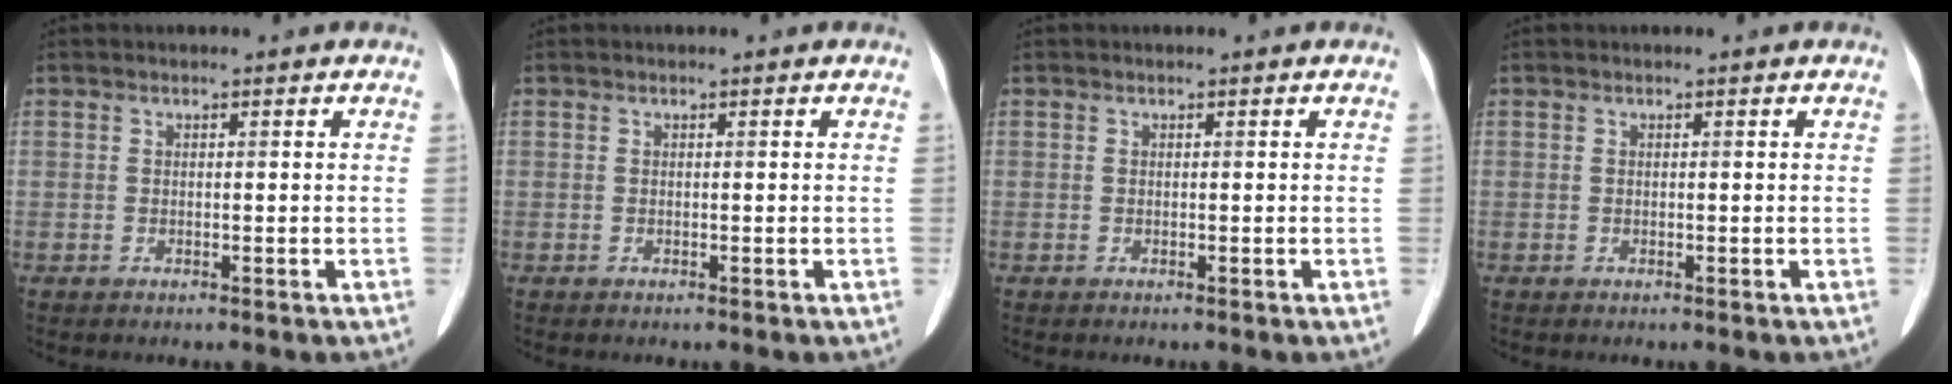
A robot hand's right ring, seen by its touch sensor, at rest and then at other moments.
{"total": 0.0}
{"total": 0.0}
{"total": 0.0}